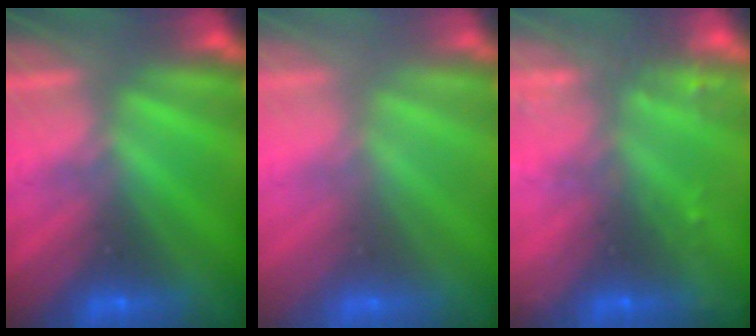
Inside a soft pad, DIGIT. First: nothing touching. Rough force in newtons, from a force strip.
{"total": 2.5}
{"total": 8.7}